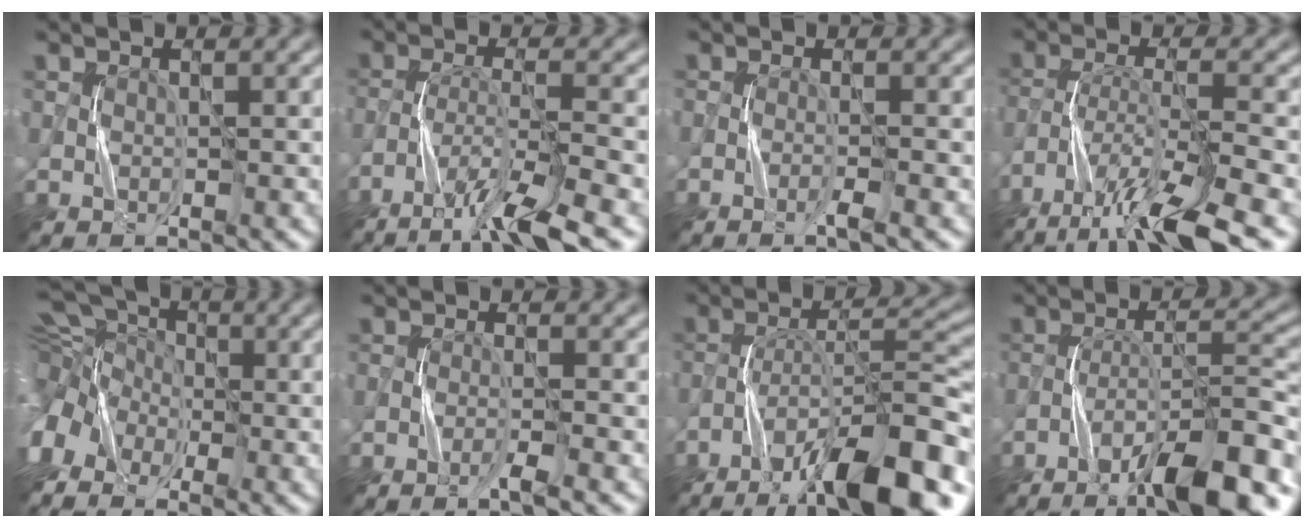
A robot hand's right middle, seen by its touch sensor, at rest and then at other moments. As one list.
[{"total": 6.5, "force": [-4.7, 0.6, 4.5], "torque": [-0.071, -0.001, -0.085]}, {"total": 1.1, "force": [-0.7, -0.1, 0.9], "torque": [-0.012, 0.002, -0.020]}, {"total": 9.7, "force": [-7.1, 1.8, 6.4], "torque": [-0.115, -0.001, -0.124]}, {"total": 8.1, "force": [-2.0, 5.7, 5.5], "torque": [-0.128, -0.002, -0.037]}, {"total": 1.5, "force": [-1.0, -0.1, 1.2], "torque": [-0.014, 0.003, -0.026]}, {"total": 12.4, "force": [-8.1, 3.2, 8.8], "torque": [-0.132, 0.016, -0.137]}, {"total": 9.8, "force": [-6.5, 2.1, 7.0], "torque": [-0.104, 0.019, -0.108]}]